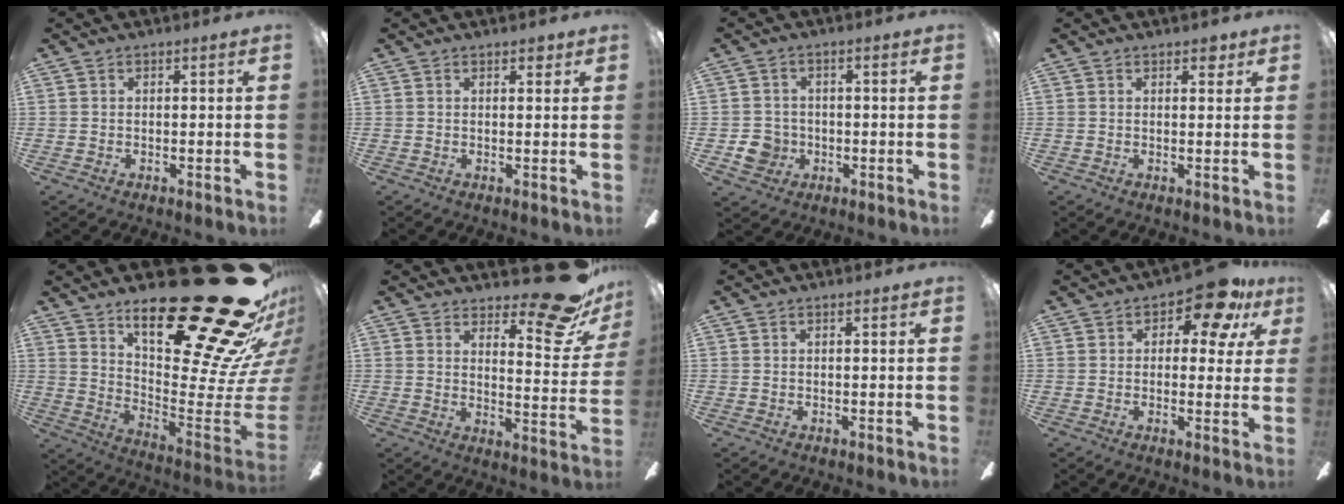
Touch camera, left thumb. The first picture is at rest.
{"total": 1.8, "force": [1.3, 0.7, 1.0], "torque": [-0.004, -0.004, 0.020]}
{"total": 5.9, "force": [-1.5, 5.4, 1.7], "torque": [-0.031, 0.011, -0.026]}
{"total": 2.3, "force": [1.6, 1.2, 1.3], "torque": [-0.002, -0.006, 0.023]}
{"total": 34.0, "force": [21.3, 9.4, 24.8], "torque": [-0.277, -0.181, 0.374]}
{"total": 15.4, "force": [11.0, 4.7, 9.7], "torque": [-0.119, -0.082, 0.178]}
{"total": 0.0}
{"total": 10.2, "force": [5.6, 5.0, 6.9], "torque": [-0.081, -0.025, 0.093]}